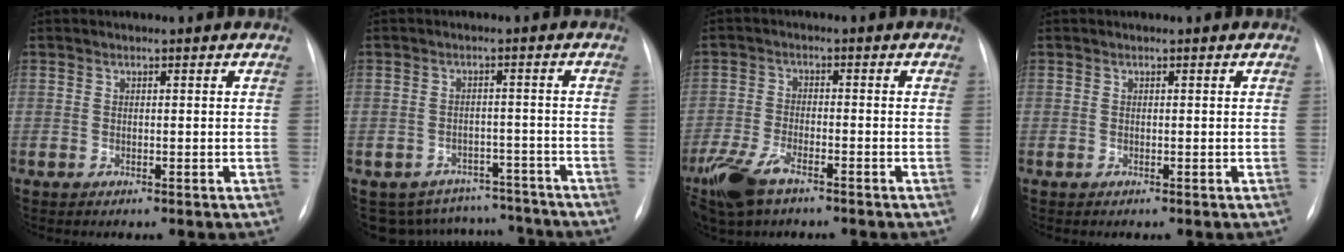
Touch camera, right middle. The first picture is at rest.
{"total": 10.1, "force": [-9.2, 4.2, 0.1], "torque": [0.001, 0.030, -0.111]}
{"total": 7.6, "force": [-5.3, 2.6, 4.8], "torque": [-0.109, -0.015, -0.098]}
{"total": 0.0}